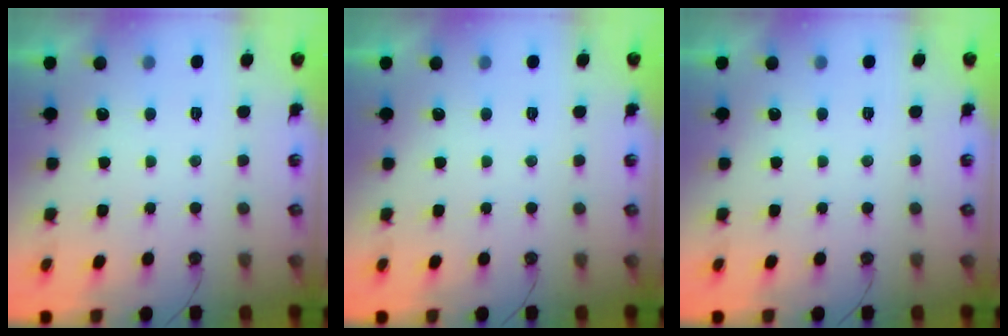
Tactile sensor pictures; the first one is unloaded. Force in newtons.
{"total": 0.0}
{"total": 0.0}